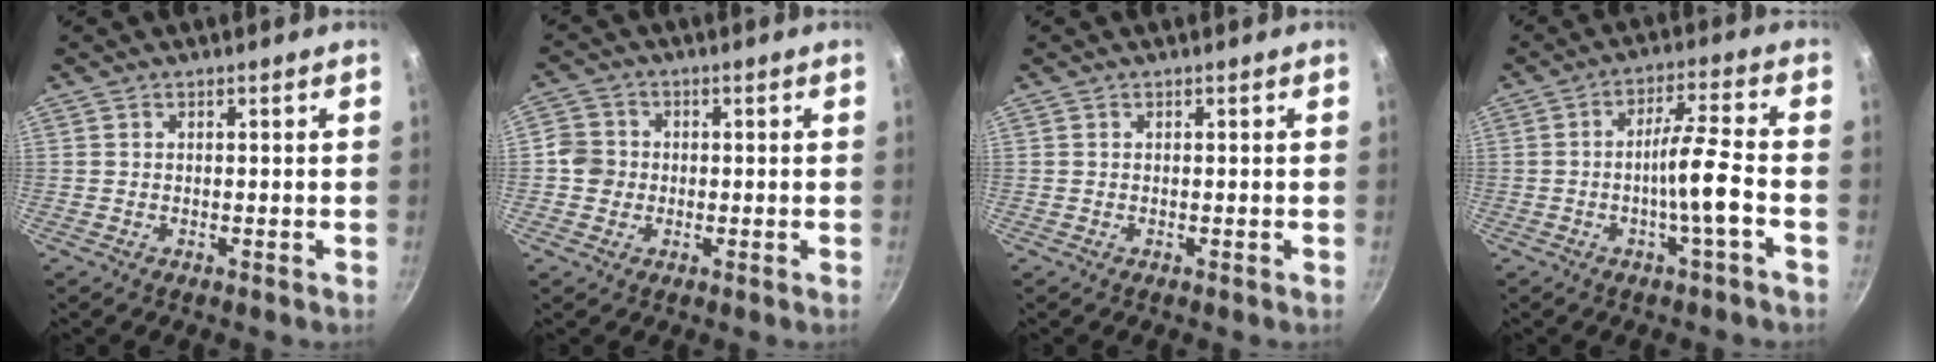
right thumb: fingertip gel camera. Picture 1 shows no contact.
{"total": 4.6, "force": [-0.6, 4.3, 1.4], "torque": [-0.004, 0.013, -0.020]}
{"total": 0.0}
{"total": 8.2, "force": [-2.5, 0.3, 7.8], "torque": [-0.137, 0.026, -0.045]}